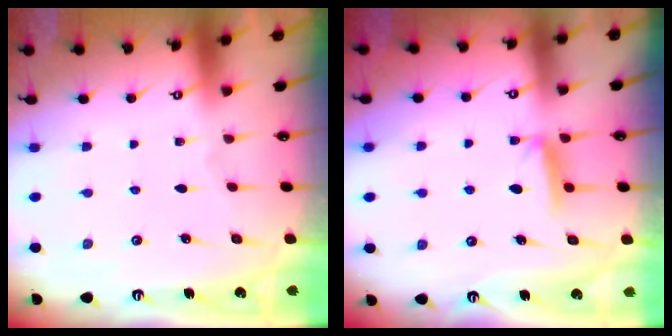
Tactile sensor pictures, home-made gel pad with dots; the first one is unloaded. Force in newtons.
{"total": 7.4, "press": 7.4, "slide": 0.6}